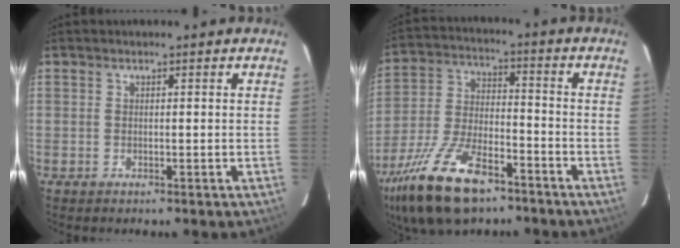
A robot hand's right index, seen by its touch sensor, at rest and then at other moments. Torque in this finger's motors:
{"motor_torque": [1.12, -1.03, 0.69, 0.21]}